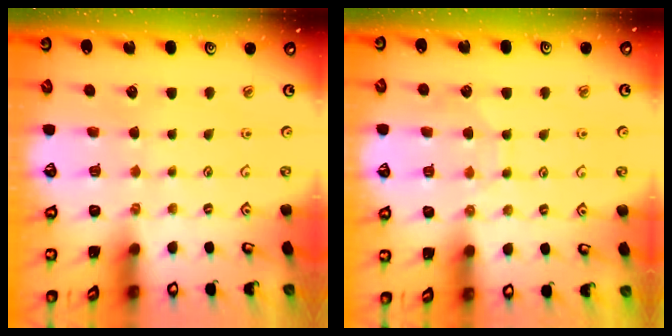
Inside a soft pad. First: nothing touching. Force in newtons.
{"total": 7.0, "press": 7.0, "slide": 0.6}